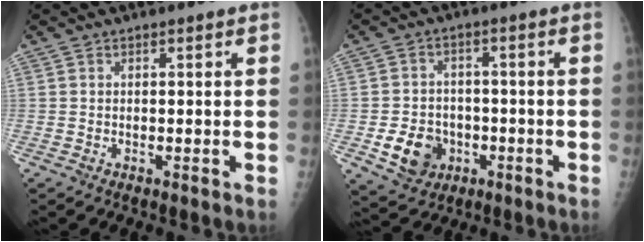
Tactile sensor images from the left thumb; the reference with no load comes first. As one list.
[{"total": 8.5, "force": [-2.9, 7.0, 3.7], "torque": [-0.037, 0.015, -0.039]}]